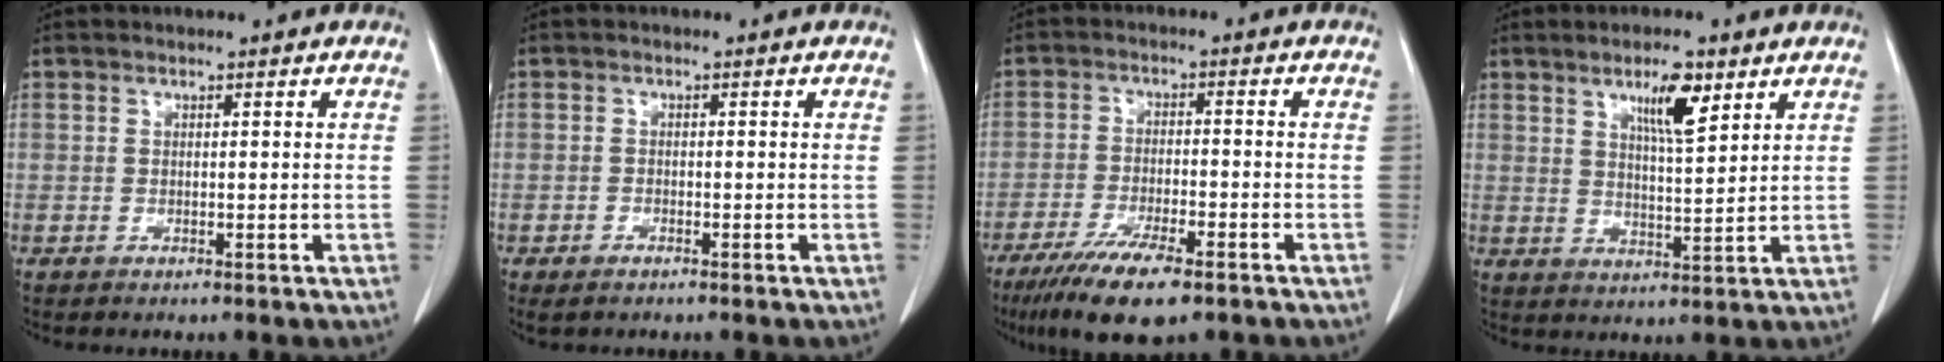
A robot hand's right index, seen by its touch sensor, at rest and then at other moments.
{"total": 1.6, "force": [-1.2, 0.6, 1.0], "torque": [-0.018, -0.002, -0.017]}
{"total": 10.1, "force": [-6.9, 1.6, 7.3], "torque": [-0.125, -0.022, -0.111]}
{"total": 6.5, "force": [3.7, 1.1, 5.2], "torque": [-0.091, -0.002, 0.064]}